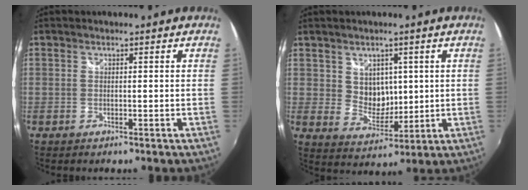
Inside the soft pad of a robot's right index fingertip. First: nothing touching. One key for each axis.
{"total": 6.2, "fx": 2.0, "fy": 5.2, "fz": 2.7, "tx": -0.042, "ty": -0.002, "tz": 0.045}